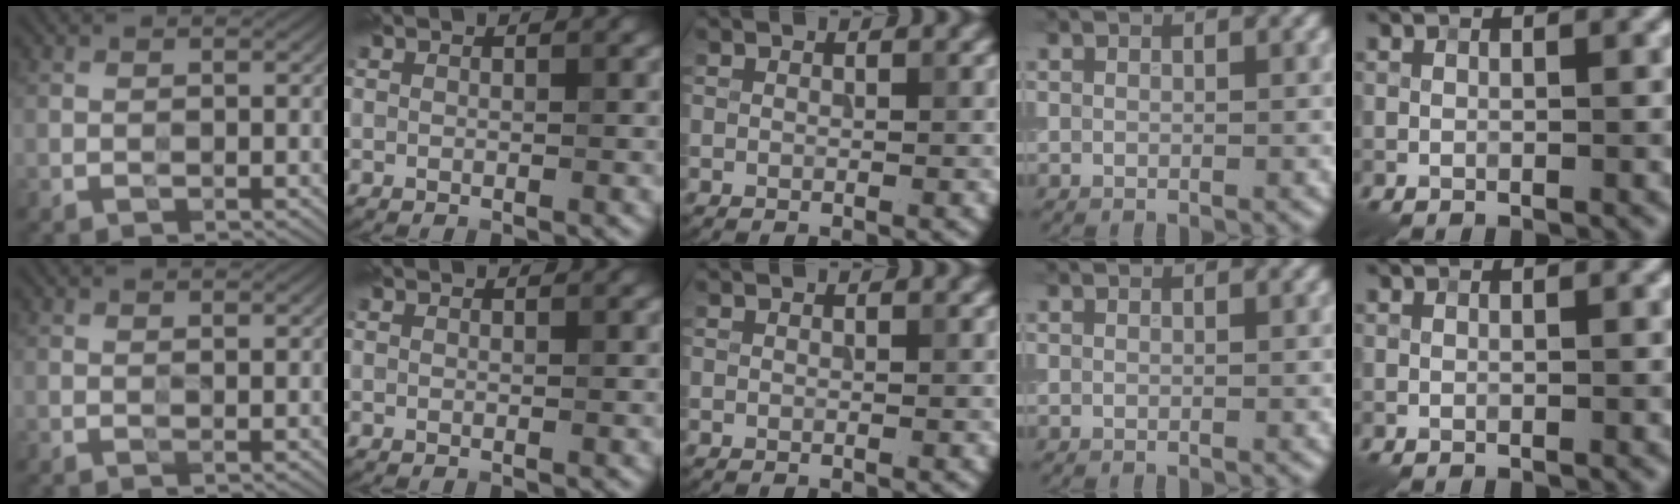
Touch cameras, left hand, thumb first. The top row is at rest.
{"thumb": {"total": 0.8, "force": [0.8, -0.3, -0.1], "torque": [0.000, 0.003, 0.010]}, "index": {"total": 0.6, "force": [0.6, 0.0, 0.1], "torque": [-0.002, -0.003, 0.004]}}